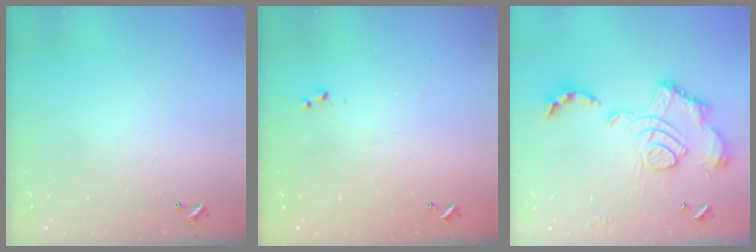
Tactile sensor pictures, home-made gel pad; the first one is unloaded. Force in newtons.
{"total": 3.0, "press": 3.0, "slide": 0.4}
{"total": 2.4, "press": 1.9, "slide": 1.5}